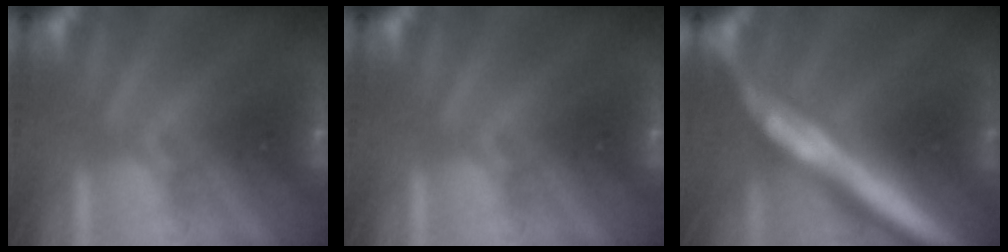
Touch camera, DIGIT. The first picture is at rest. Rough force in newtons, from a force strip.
{"total": 0.0}
{"total": 7.0}